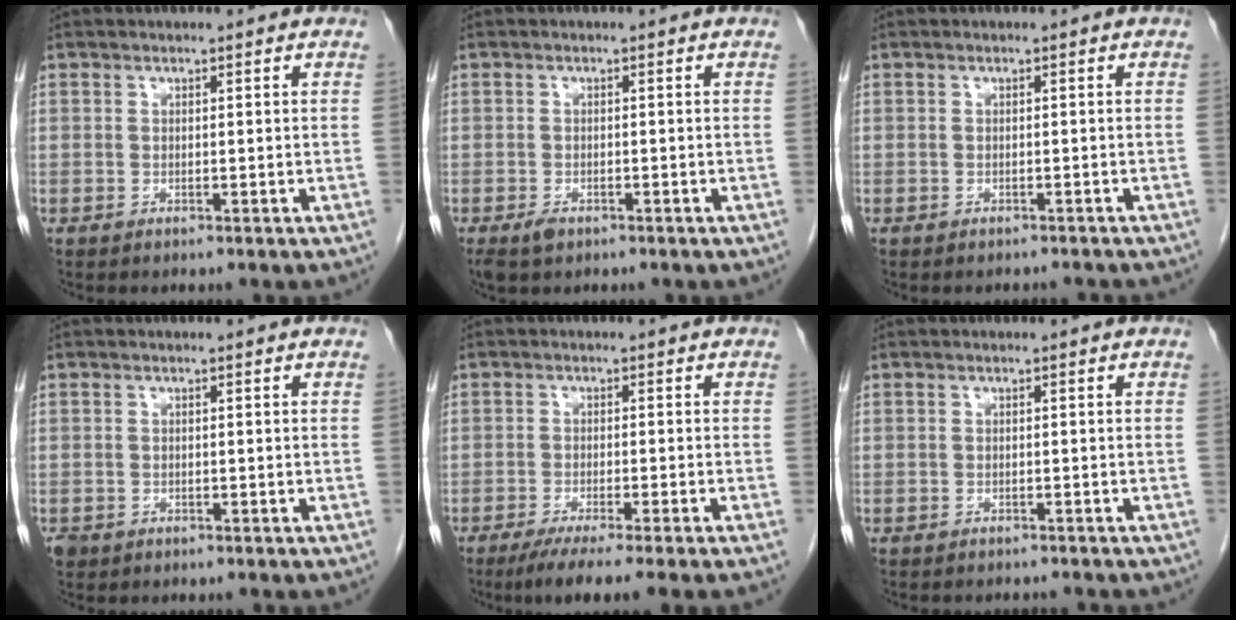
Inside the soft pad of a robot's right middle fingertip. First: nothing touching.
{"total": 2.4, "force": [-1.4, 1.3, 1.4], "torque": [-0.029, -0.004, -0.017]}
{"total": 2.0, "force": [-1.9, 0.6, 0.1], "torque": [-0.004, -0.002, -0.024]}
{"total": 1.7, "force": [-1.1, 1.2, 0.4], "torque": [-0.015, 0.001, -0.016]}
{"total": 8.4, "force": [-6.6, -1.2, 5.2], "torque": [-0.062, -0.023, -0.101]}
{"total": 4.0, "force": [-3.8, 1.1, 0.8], "torque": [-0.005, -0.003, -0.045]}